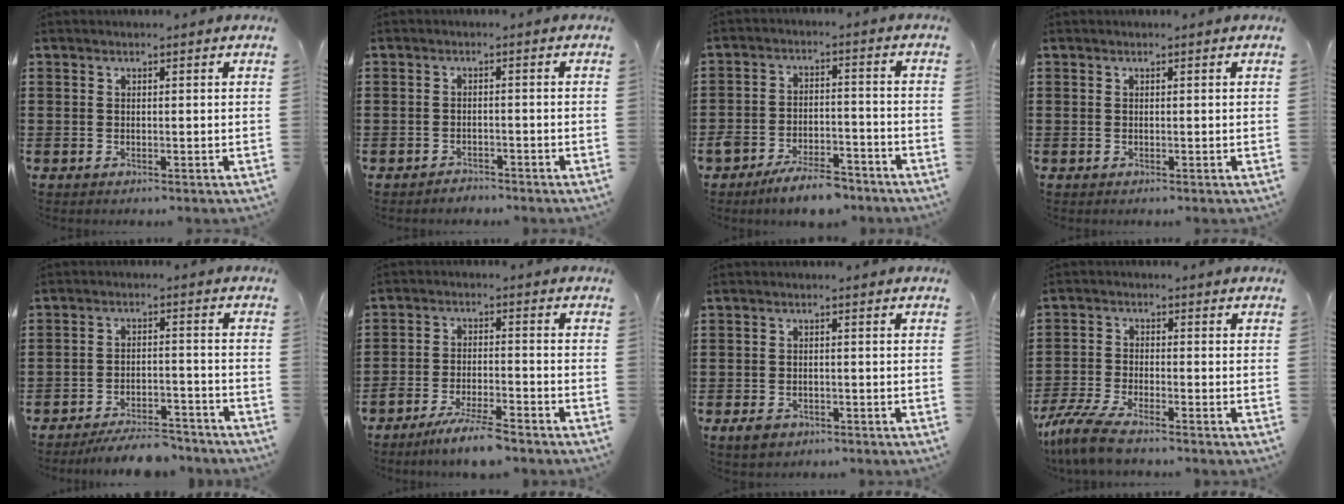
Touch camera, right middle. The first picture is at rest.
{"total": 1.7, "force": [-1.6, 0.3, -0.1], "torque": [-0.004, 0.003, -0.037]}
{"total": 7.1, "force": [-6.3, 1.8, 2.7], "torque": [-0.056, 0.012, -0.124]}
{"total": 0.0}
{"total": 5.8, "force": [-5.4, 0.8, 1.9], "torque": [-0.034, 0.003, -0.106]}
{"total": 6.0, "force": [-5.4, 0.2, 2.5], "torque": [-0.059, -0.008, -0.106]}
{"total": 2.0, "force": [-1.5, 1.1, 0.7], "torque": [-0.017, 0.001, -0.032]}
{"total": 5.5, "force": [-4.8, 0.7, 2.7], "torque": [-0.078, -0.014, -0.099]}